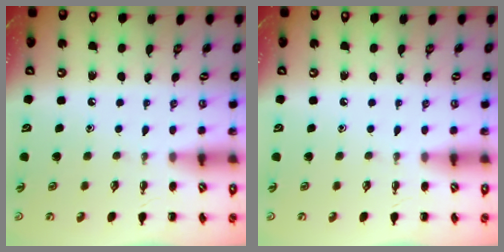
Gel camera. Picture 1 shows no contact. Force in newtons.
{"total": 0.0}